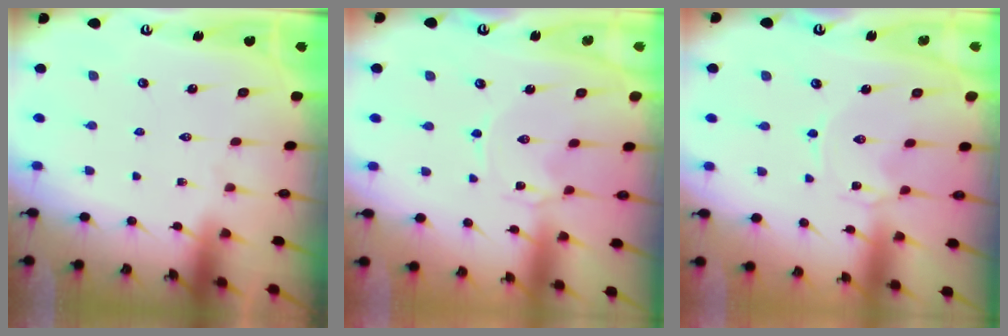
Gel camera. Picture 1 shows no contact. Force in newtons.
{"total": 0.0}
{"total": 0.0}